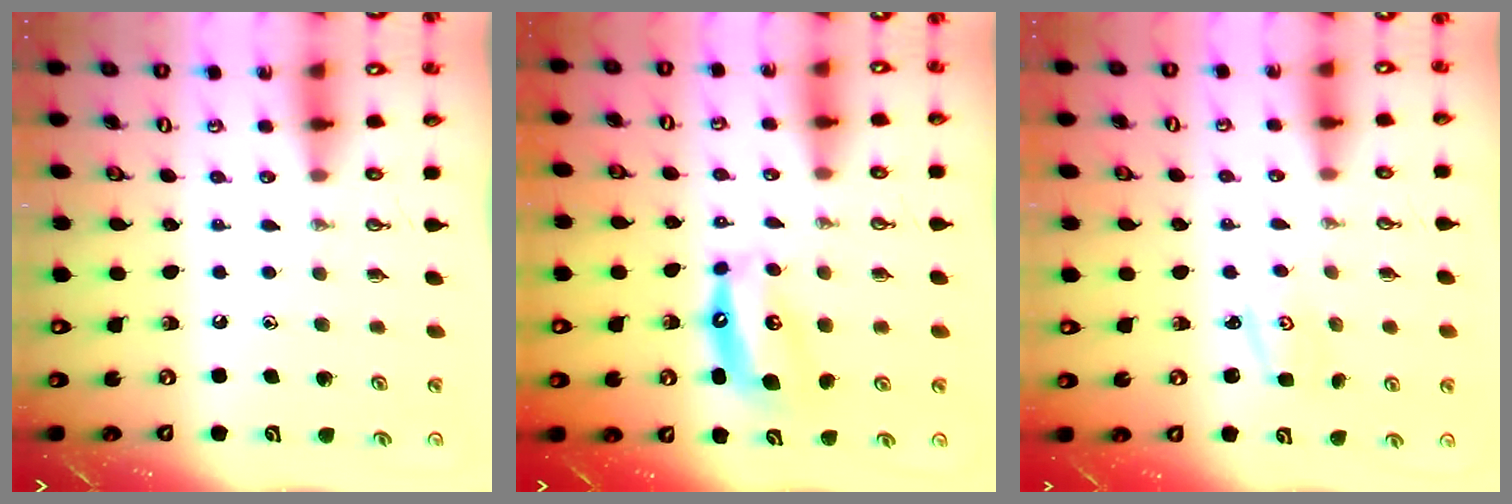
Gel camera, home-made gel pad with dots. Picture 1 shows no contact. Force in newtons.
{"total": 7.3, "press": 7.3, "slide": 0.6}
{"total": 1.7, "press": 1.7, "slide": 0.2}